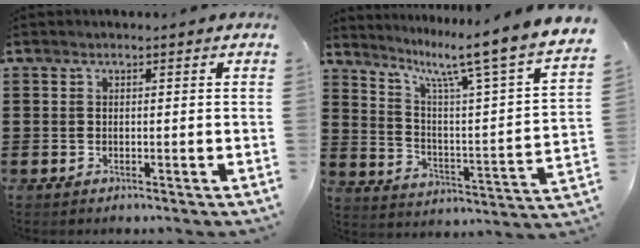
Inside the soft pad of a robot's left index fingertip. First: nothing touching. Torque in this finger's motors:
{"motor_torque": [1.73, -0.41, 0.32, 0.21]}